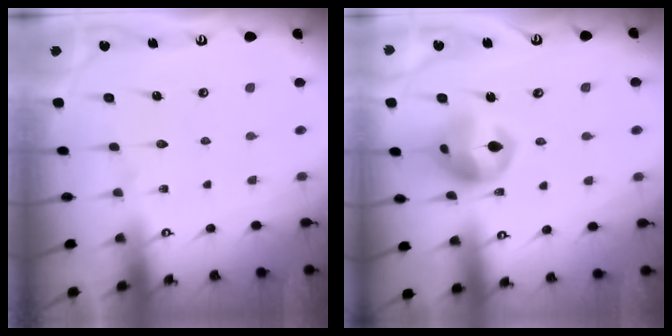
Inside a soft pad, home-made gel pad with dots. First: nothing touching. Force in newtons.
{"total": 12.2, "press": 12.1, "slide": 1.4}